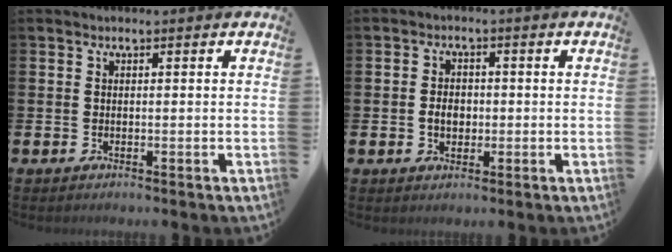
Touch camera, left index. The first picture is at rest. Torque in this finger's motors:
{"motor_torque": [0.47, 0.41, 0.09, 0.06]}